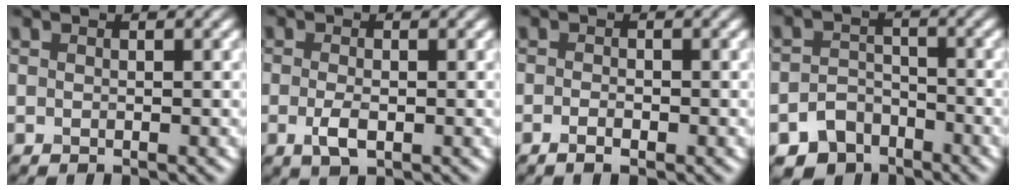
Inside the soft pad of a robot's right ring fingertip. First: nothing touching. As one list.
[{"total": 2.3, "force": [-0.6, 1.2, 1.8], "torque": [-0.040, -0.005, -0.011]}, {"total": 1.1, "force": [-0.6, 0.3, 0.9], "torque": [-0.017, -0.003, -0.011]}, {"total": 4.5, "force": [-3.2, 2.9, 1.3], "torque": [-0.019, -0.006, -0.053]}]